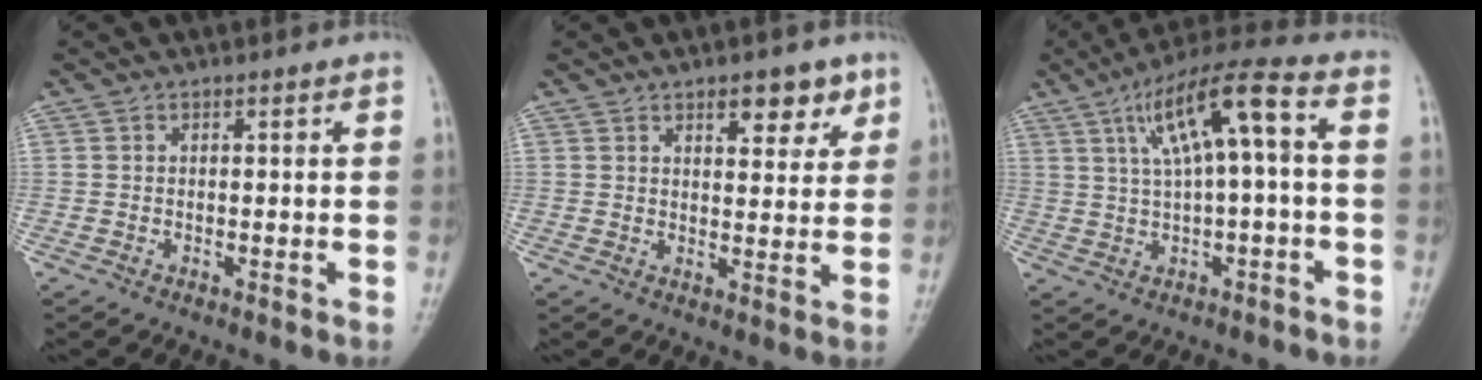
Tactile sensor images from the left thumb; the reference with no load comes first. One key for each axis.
{"total": 6.5, "fx": 3.8, "fy": 3.0, "fz": 4.3, "tx": -0.029, "ty": -0.019, "tz": 0.051}
{"total": 11.8, "fx": 2.3, "fy": 2.5, "fz": 11.3, "tx": -0.204, "ty": 0.043, "tz": 0.037}